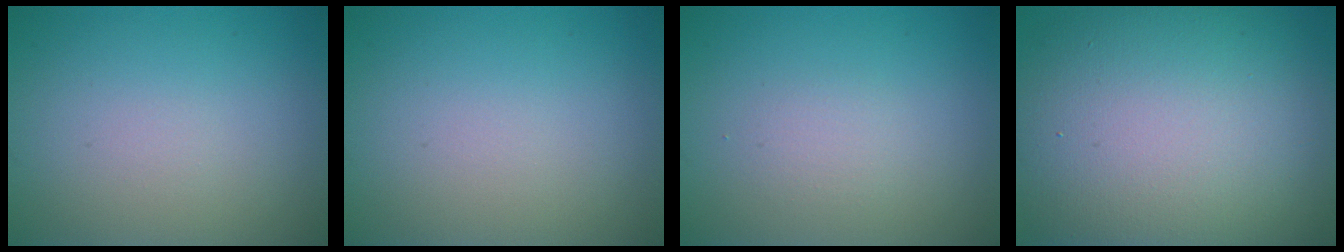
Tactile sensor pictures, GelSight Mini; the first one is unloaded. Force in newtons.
{"total": 0.0}
{"total": 1.1, "press": 1.1, "slide": 0.0}
{"total": 16.6, "press": 16.5, "slide": 1.5}